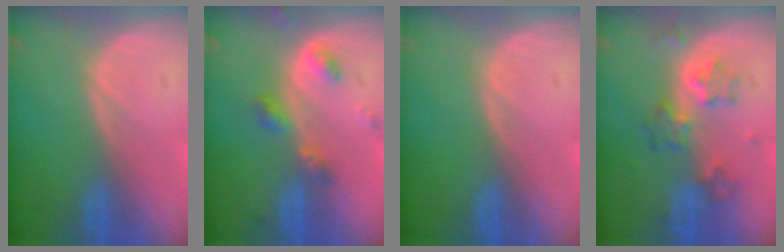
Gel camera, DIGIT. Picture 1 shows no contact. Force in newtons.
{"total": 4.7, "press": 4.2, "slide": 2.1}
{"total": 0.0}
{"total": 6.0, "press": 5.8, "slide": 1.8}